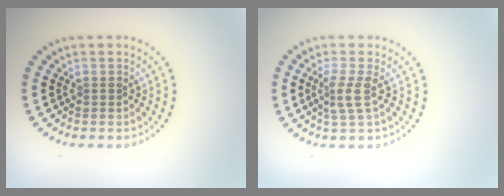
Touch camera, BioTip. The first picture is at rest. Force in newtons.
{"total": 2.4, "press": 1.7, "slide": 1.6}